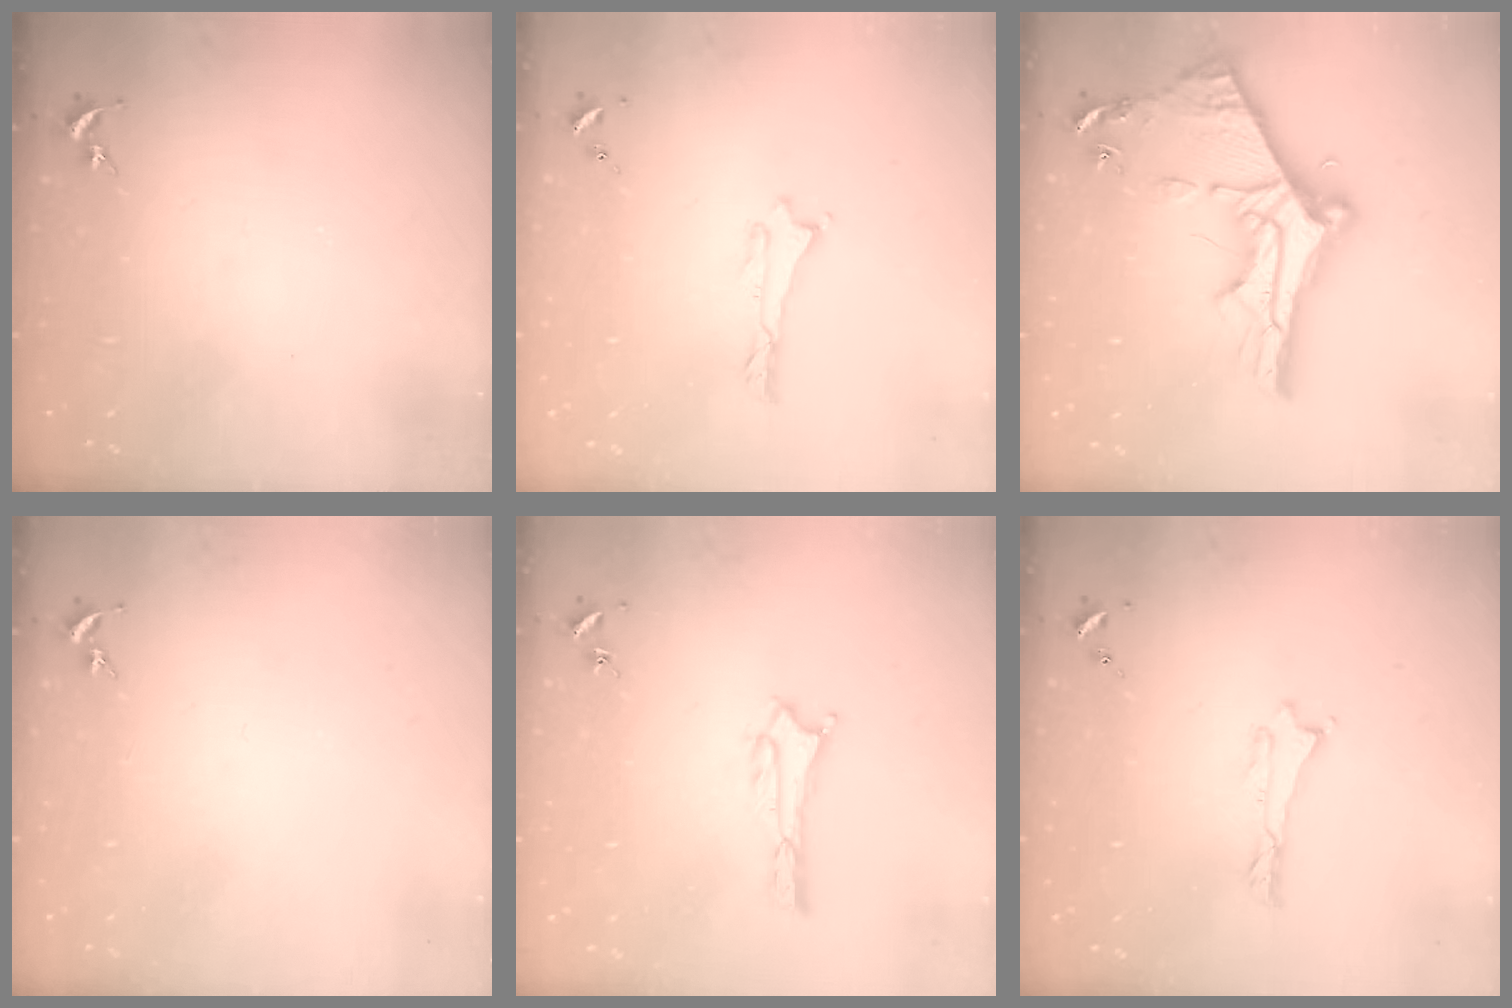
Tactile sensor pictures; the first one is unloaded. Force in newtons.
{"total": 0.0}
{"total": 11.2, "press": 11.1, "slide": 1.2}
{"total": 0.0}
{"total": 1.6, "press": 1.6, "slide": 0.2}
{"total": 0.0}